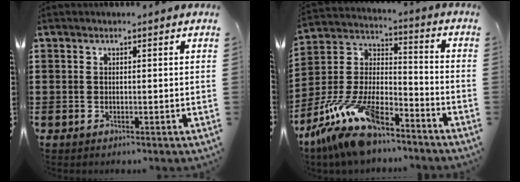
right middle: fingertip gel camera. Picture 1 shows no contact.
{"total": 13.9, "force": [-10.9, 4.1, 7.6], "torque": [-0.168, 0.022, -0.212]}